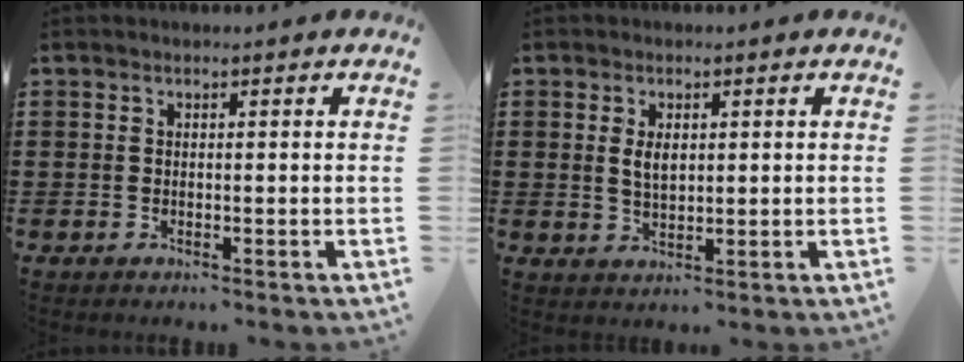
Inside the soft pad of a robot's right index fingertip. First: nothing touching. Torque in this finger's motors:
{"motor_torque": [0.03, -0.02, 0.10, 0.09]}